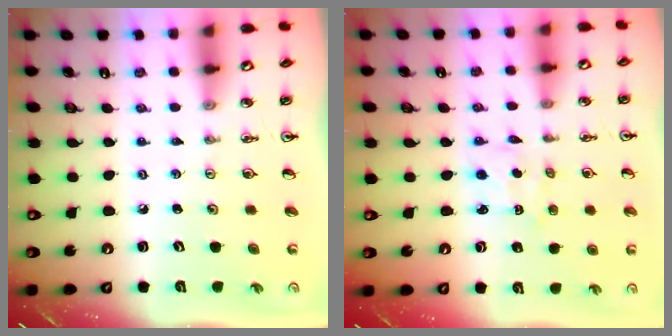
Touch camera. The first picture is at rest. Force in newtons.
{"total": 2.8, "press": 2.8, "slide": 0.4}